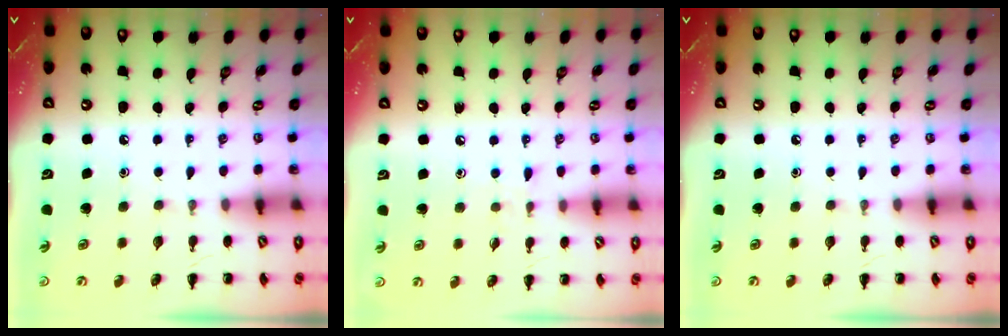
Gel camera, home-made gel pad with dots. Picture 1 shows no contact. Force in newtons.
{"total": 3.9, "press": 3.6, "slide": 1.7}
{"total": 0.0}